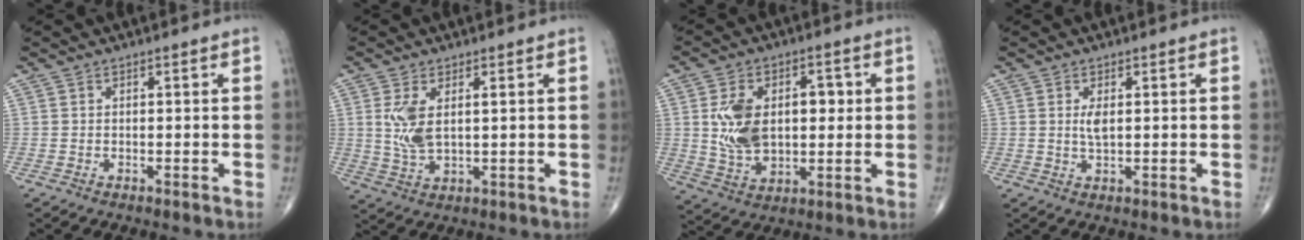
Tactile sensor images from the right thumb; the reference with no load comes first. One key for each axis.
{"total": 6.2, "fx": 1.5, "fy": 2.7, "fz": 5.3, "tx": -0.116, "ty": -0.010, "tz": 0.038}
{"total": 13.8, "fx": 1.6, "fy": 8.8, "fz": 10.5, "tx": -0.162, "ty": 0.007, "tz": 0.037}
{"total": 2.5, "fx": 0.5, "fy": 0.9, "fz": 2.2, "tx": -0.044, "ty": -0.006, "tz": 0.011}